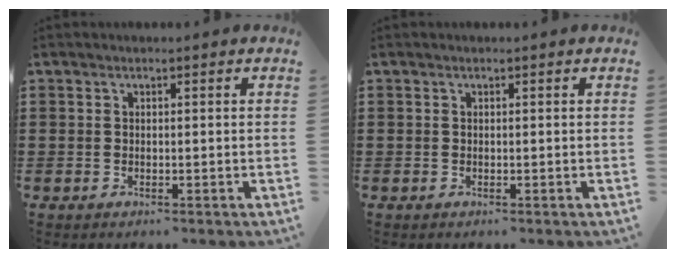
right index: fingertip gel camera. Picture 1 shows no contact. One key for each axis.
{"total": 0.0}